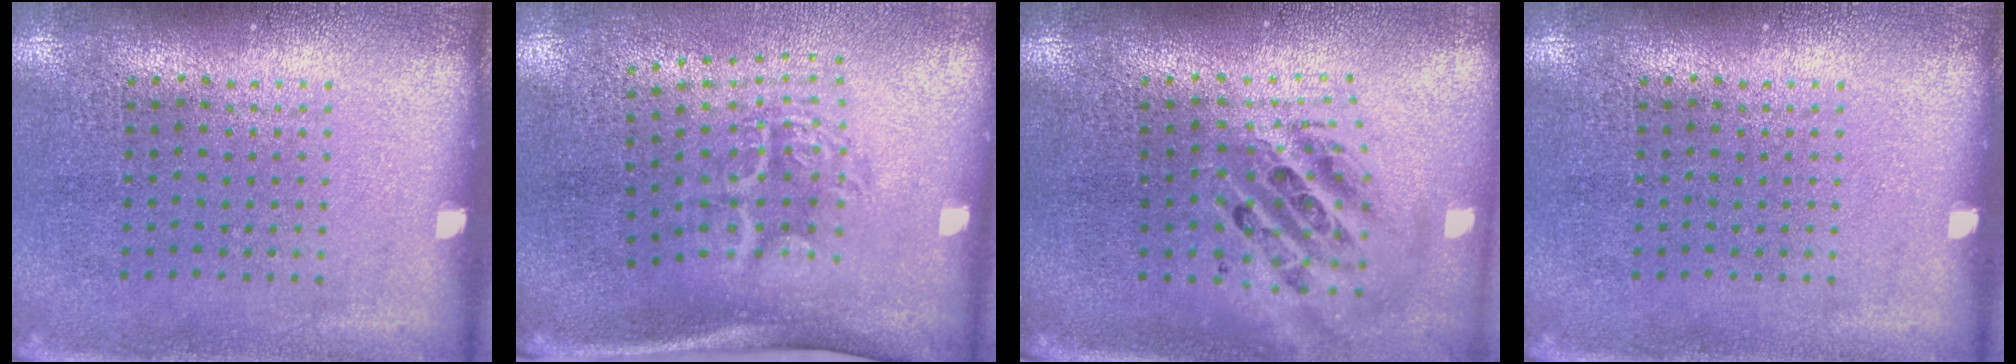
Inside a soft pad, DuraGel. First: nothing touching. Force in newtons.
{"total": 1.9, "press": 1.3, "slide": 1.4}
{"total": 2.2, "press": 1.7, "slide": 1.4}
{"total": 0.0}